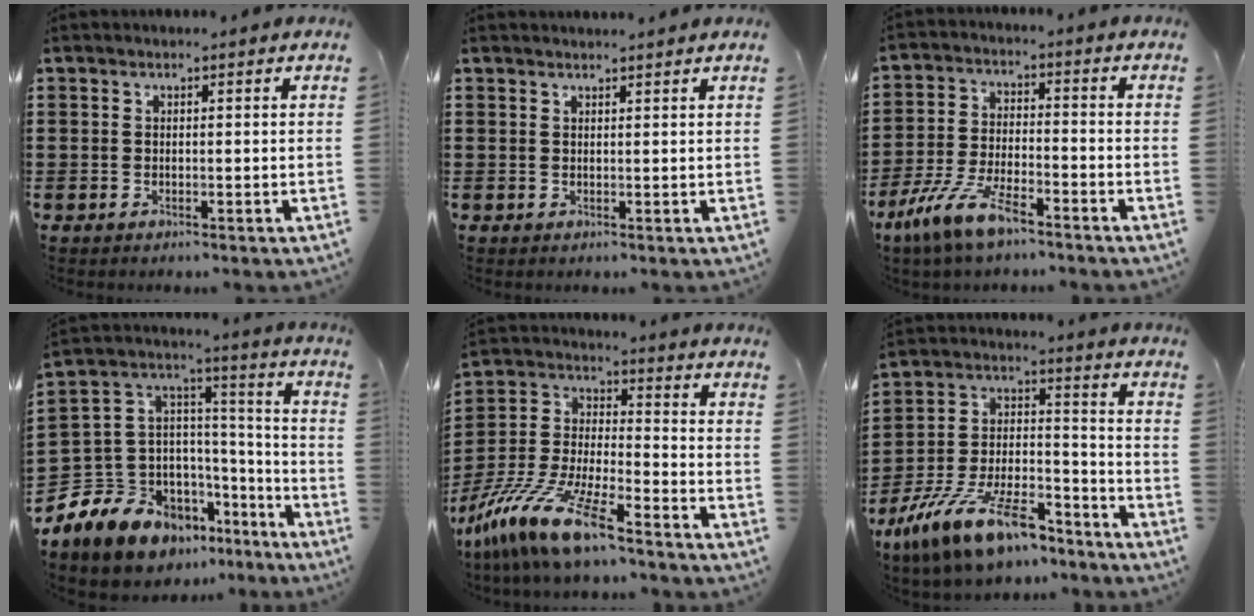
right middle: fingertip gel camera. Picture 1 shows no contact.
{"total": 1.0, "force": [1.0, -0.1, 0.1], "torque": [-0.004, -0.002, 0.020]}
{"total": 8.3, "force": [-6.1, 2.0, 5.3], "torque": [-0.129, -0.006, -0.122]}
{"total": 10.9, "force": [-8.4, 6.8, 1.8], "torque": [-0.093, -0.012, -0.166]}
{"total": 13.4, "force": [-10.7, 1.3, 7.9], "torque": [-0.176, 0.012, -0.212]}
{"total": 13.9, "force": [-10.7, 3.4, 8.1], "torque": [-0.160, 0.028, -0.200]}